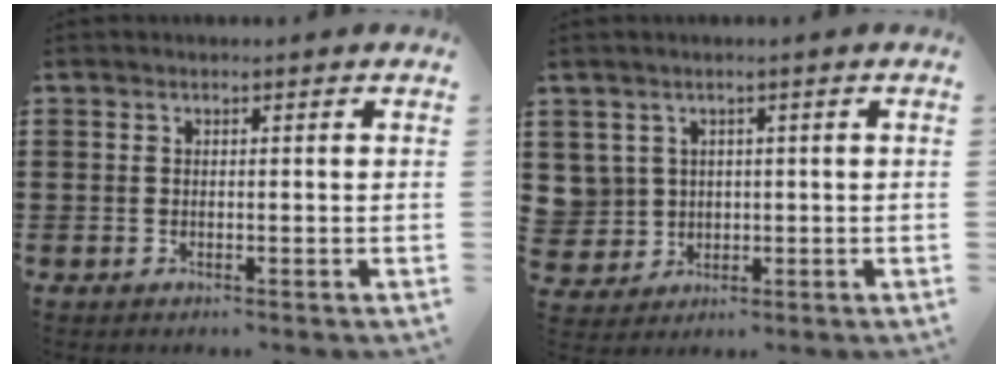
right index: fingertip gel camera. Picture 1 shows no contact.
{"total": 3.1, "force": [1.1, 2.9, 0.1], "torque": [-0.020, 0.007, 0.022]}